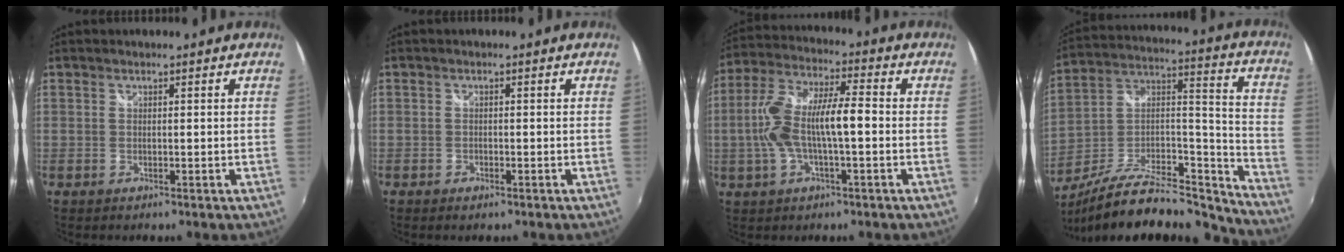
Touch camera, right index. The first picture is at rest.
{"total": 1.2, "force": [-0.9, 0.6, 0.6], "torque": [-0.013, -0.004, -0.019]}
{"total": 12.4, "force": [-1.6, 3.6, 11.7], "torque": [-0.236, 0.012, -0.027]}
{"total": 22.7, "force": [-19.2, 5.5, 10.8], "torque": [-0.173, 0.009, -0.314]}